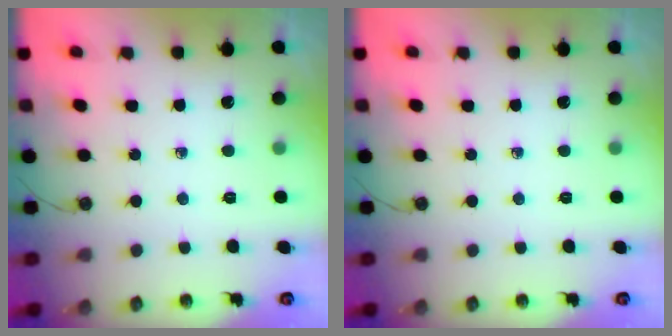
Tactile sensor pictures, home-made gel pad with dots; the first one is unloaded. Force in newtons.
{"total": 0.0}